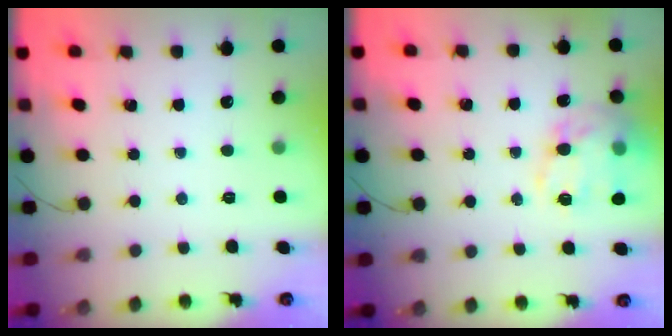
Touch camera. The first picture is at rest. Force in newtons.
{"total": 15.1, "press": 14.9, "slide": 2.5}